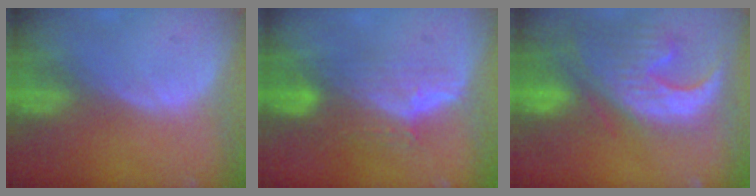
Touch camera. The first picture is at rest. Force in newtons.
{"total": 7.6, "press": 6.7, "slide": 3.5}
{"total": 13.4, "press": 11.3, "slide": 7.1}